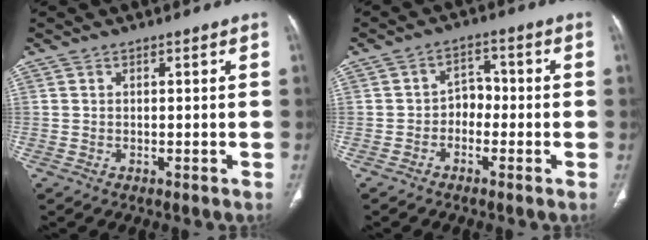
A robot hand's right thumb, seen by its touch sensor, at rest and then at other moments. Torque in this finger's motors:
{"motor_torque": [-0.15, 0.10, 0.45, -0.10, -0.02]}